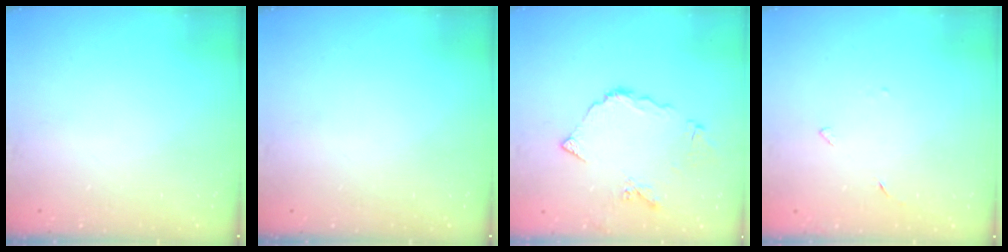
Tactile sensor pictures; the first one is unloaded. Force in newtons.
{"total": 0.0}
{"total": 9.7, "press": 9.6, "slide": 1.2}
{"total": 2.7, "press": 2.6, "slide": 0.3}